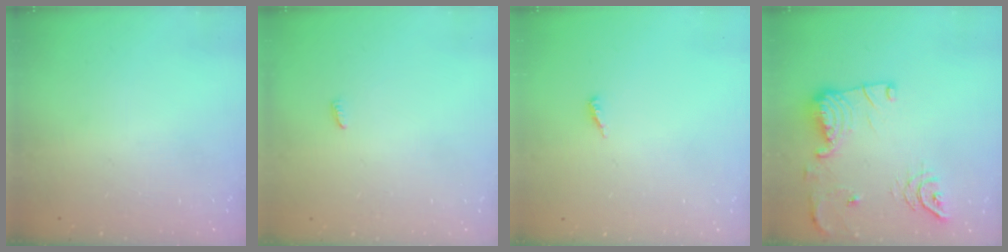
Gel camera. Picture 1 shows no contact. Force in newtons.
{"total": 2.4, "press": 2.4, "slide": 0.2}
{"total": 3.9, "press": 3.9, "slide": 0.3}
{"total": 16.1, "press": 15.5, "slide": 4.2}